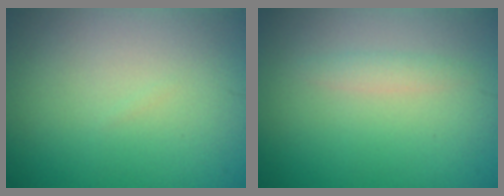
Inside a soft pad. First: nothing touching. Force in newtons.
{"total": 1.1, "press": 1.1, "slide": 0.1}